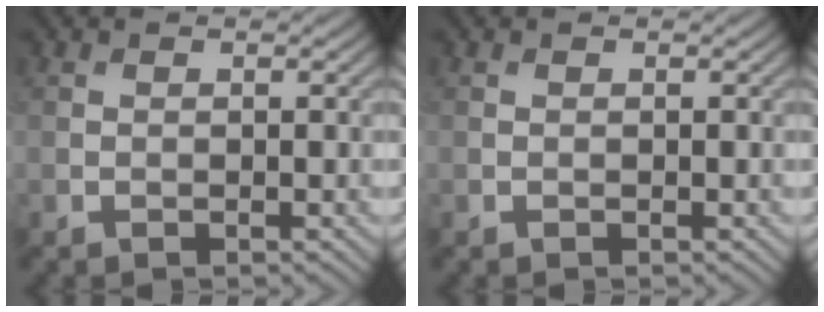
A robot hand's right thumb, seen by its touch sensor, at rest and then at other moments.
{"total": 0.0}